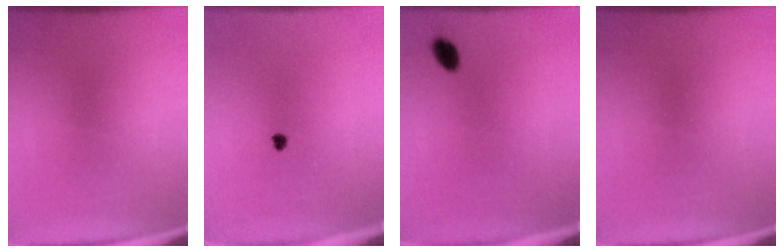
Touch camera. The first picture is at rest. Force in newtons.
{"total": 1.0}
{"total": 2.9}
{"total": 0.0}